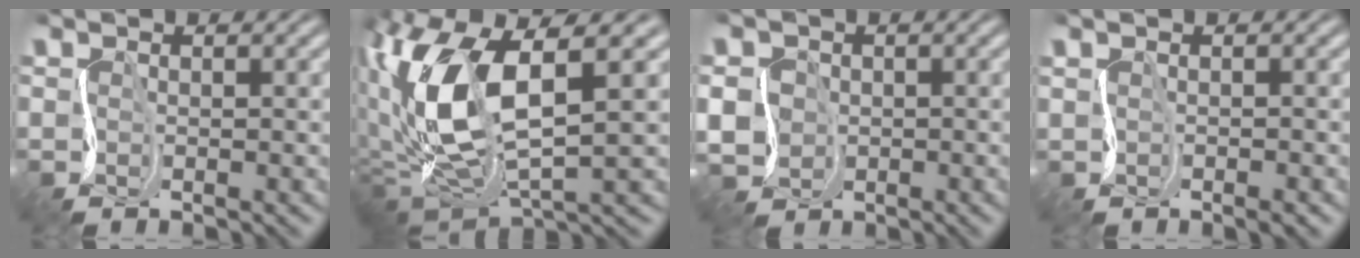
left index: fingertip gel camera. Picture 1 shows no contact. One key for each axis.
{"total": 11.0, "fx": 1.4, "fy": 4.7, "fz": 9.9, "tx": -0.209, "ty": 0.003, "tz": 0.026}
{"total": 4.7, "fx": -0.8, "fy": 4.2, "fz": 2.0, "tx": -0.047, "ty": -0.001, "tz": -0.034}
{"total": 1.4, "fx": -0.5, "fy": 0.6, "fz": 1.1, "tx": -0.014, "ty": -0.005, "tz": -0.002}